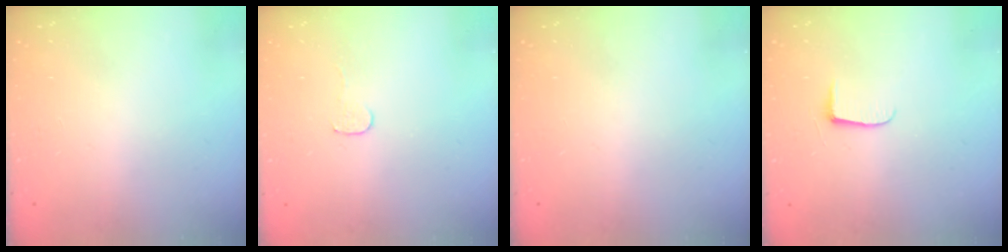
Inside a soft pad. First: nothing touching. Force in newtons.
{"total": 3.5, "press": 3.5, "slide": 0.3}
{"total": 0.0}
{"total": 5.3, "press": 5.2, "slide": 0.7}